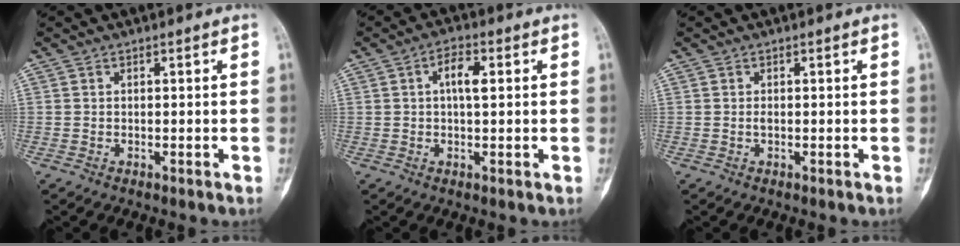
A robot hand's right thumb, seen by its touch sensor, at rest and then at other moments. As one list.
[{"total": 4.9, "force": [0.9, 1.9, 4.4], "torque": [-0.070, 0.003, 0.009]}, {"total": 0.7, "force": [-0.1, 0.3, 0.6], "torque": [-0.011, 0.001, -0.002]}]